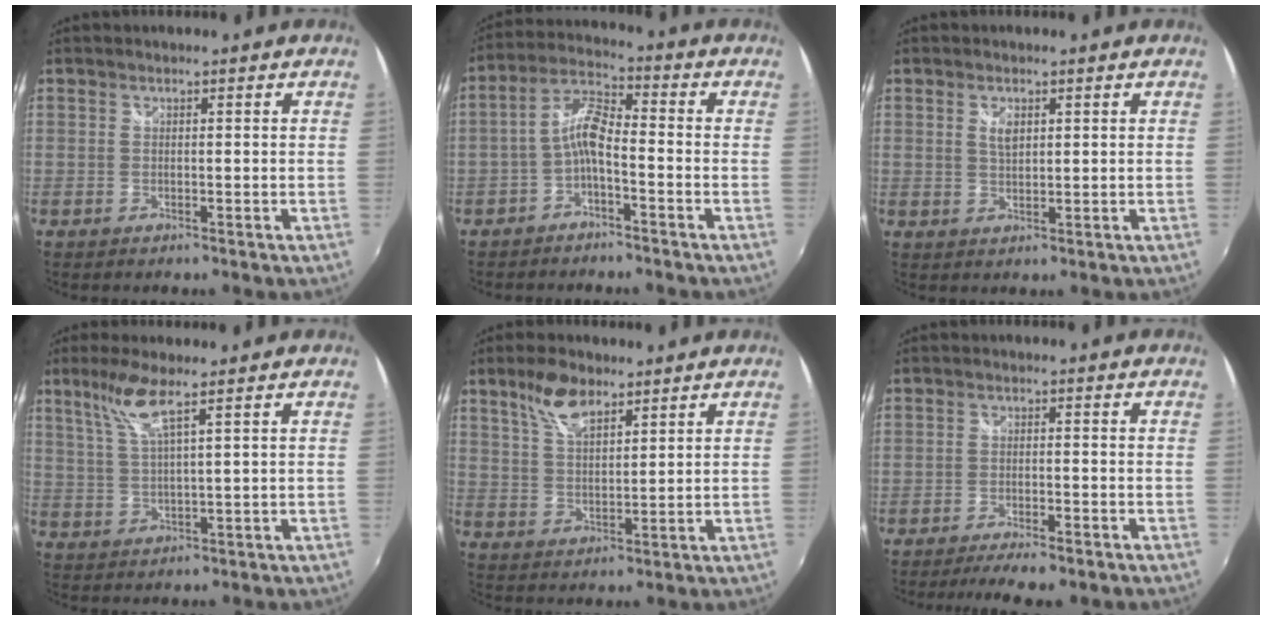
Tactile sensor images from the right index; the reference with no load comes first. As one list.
[{"total": 6.1, "force": [-2.6, 1.8, 5.3], "torque": [-0.123, 0.018, -0.051]}, {"total": 2.6, "force": [1.1, 1.3, 2.0], "torque": [-0.034, 0.004, 0.021]}, {"total": 6.3, "force": [3.8, 0.1, 5.0], "torque": [-0.103, -0.001, 0.081]}, {"total": 7.4, "force": [4.9, 3.1, 4.6], "torque": [-0.083, 0.009, 0.095]}, {"total": 8.7, "force": [-6.9, 1.9, 5.0], "torque": [-0.112, -0.023, -0.106]}]